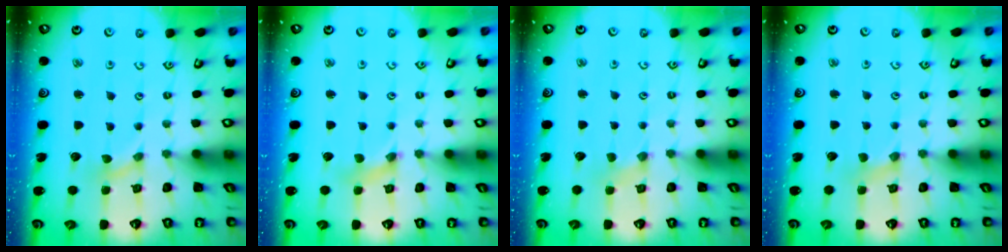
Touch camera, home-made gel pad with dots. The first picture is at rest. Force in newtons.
{"total": 1.6, "press": 1.6, "slide": 0.3}
{"total": 0.0}
{"total": 1.7, "press": 1.7, "slide": 0.2}